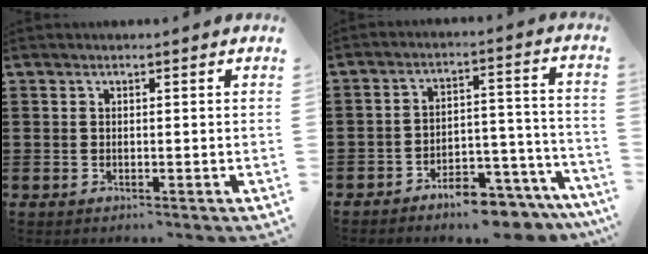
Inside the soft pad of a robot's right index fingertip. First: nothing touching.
{"total": 6.5, "force": [-6.2, 1.1, 1.5], "torque": [-0.019, 0.024, -0.118]}